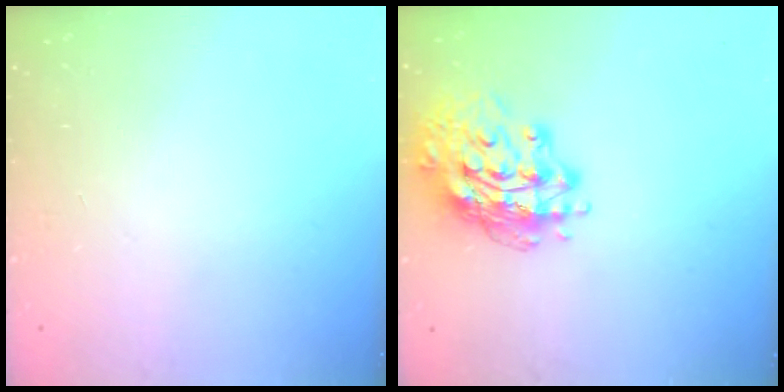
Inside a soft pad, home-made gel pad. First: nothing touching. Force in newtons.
{"total": 15.9, "press": 15.9, "slide": 1.5}